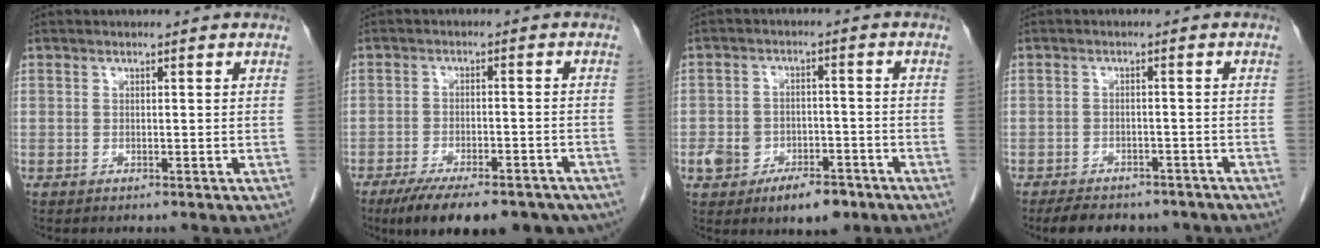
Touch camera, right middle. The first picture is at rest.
{"total": 17.6, "force": [-13.4, 5.8, 9.7], "torque": [-0.129, -0.004, -0.181]}
{"total": 8.5, "force": [-4.9, 4.5, 5.4], "torque": [-0.083, 0.009, -0.069]}
{"total": 10.1, "force": [-8.5, 4.1, 3.8], "torque": [-0.058, 0.003, -0.104]}